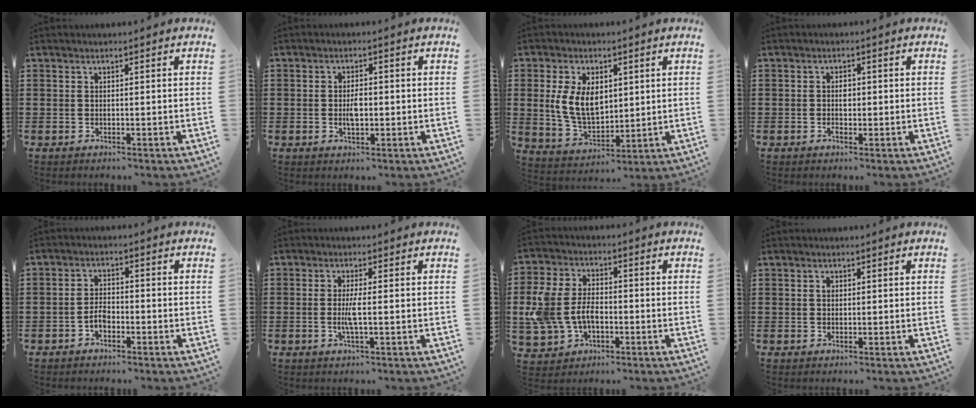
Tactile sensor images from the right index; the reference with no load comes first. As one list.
[{"total": 2.9, "force": [-0.3, 1.2, 2.7], "torque": [-0.057, -0.001, -0.008]}, {"total": 8.8, "force": [1.5, 5.5, 6.7], "torque": [-0.150, 0.006, 0.023]}, {"total": 1.7, "force": [-0.2, 1.0, 1.4], "torque": [-0.026, 0.003, -0.005]}, {"total": 2.6, "force": [-1.4, 1.3, 1.7], "torque": [-0.043, 0.001, -0.030]}, {"total": 3.0, "force": [-0.5, 0.2, 3.0], "torque": [-0.068, -0.010, -0.015]}, {"total": 8.1, "force": [-1.4, 5.6, 5.7], "torque": [-0.156, 0.003, -0.035]}, {"total": 0.7, "force": [0.2, 0.5, 0.5], "torque": [-0.011, 0.003, 0.003]}]